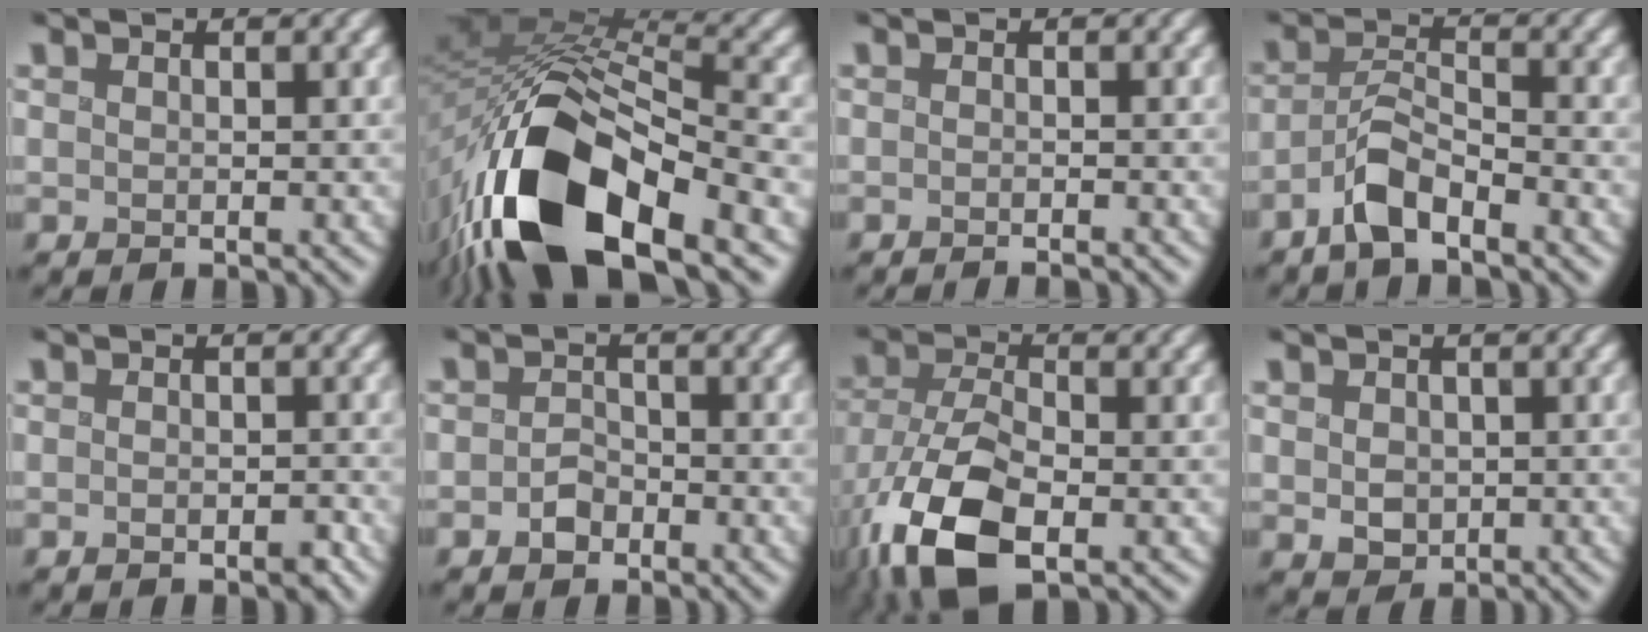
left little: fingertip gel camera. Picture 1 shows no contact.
{"total": 16.5, "force": [-8.7, 7.5, 11.9], "torque": [-0.228, 0.000, -0.169]}
{"total": 1.3, "force": [-1.2, 0.1, 0.5], "torque": [0.001, -0.001, -0.020]}
{"total": 3.8, "force": [-3.0, 1.0, 2.2], "torque": [-0.041, 0.005, -0.066]}
{"total": 1.4, "force": [-0.9, 0.7, 0.8], "torque": [-0.006, -0.004, -0.014]}
{"total": 1.9, "force": [-1.4, 1.2, 0.5], "torque": [-0.001, -0.001, -0.033]}
{"total": 11.4, "force": [-5.1, 5.7, 8.4], "torque": [-0.195, -0.026, -0.101]}
{"total": 1.8, "force": [-0.1, 1.6, 0.9], "torque": [-0.020, -0.004, -0.002]}